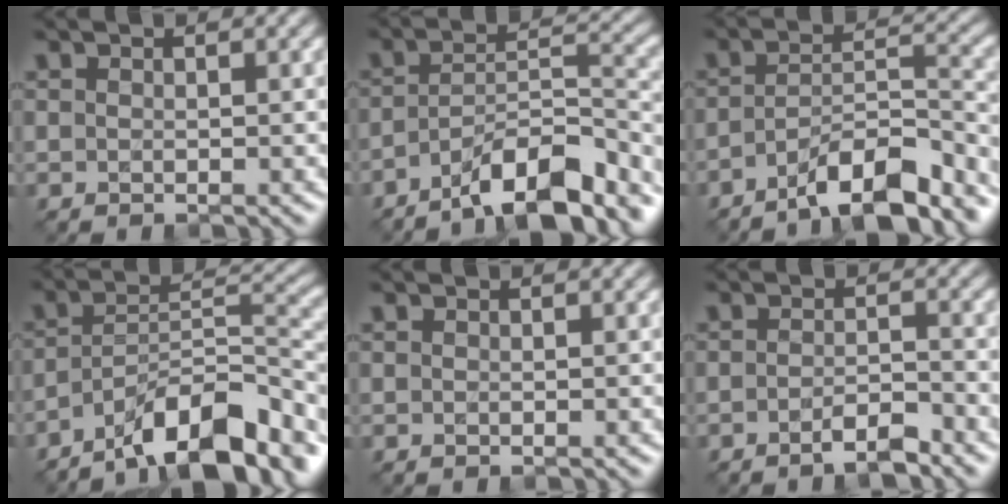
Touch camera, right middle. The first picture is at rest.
{"total": 9.7, "force": [-6.8, 2.6, 6.4], "torque": [-0.094, 0.006, -0.120]}
{"total": 8.5, "force": [-6.0, 2.2, 5.6], "torque": [-0.081, 0.005, -0.102]}
{"total": 12.3, "force": [-8.6, 3.9, 7.9], "torque": [-0.111, 0.016, -0.157]}
{"total": 0.0}
{"total": 2.6, "force": [-1.8, 0.5, 1.8], "torque": [-0.028, 0.003, -0.035]}